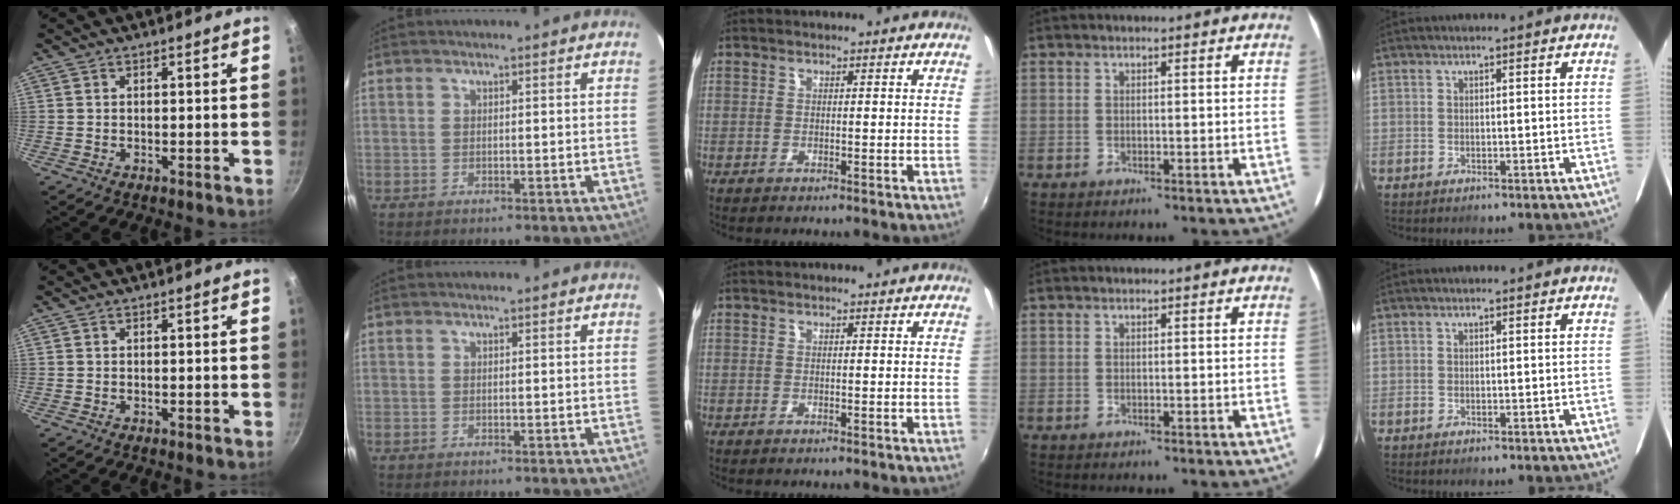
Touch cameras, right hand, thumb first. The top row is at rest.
{}